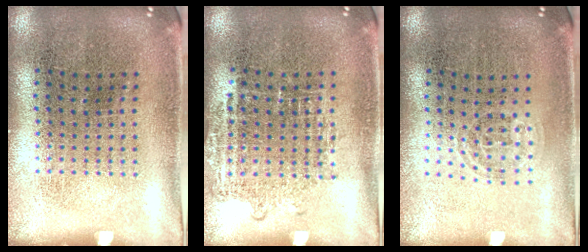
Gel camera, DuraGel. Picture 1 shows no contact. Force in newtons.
{"total": 1.0, "press": 0.9, "slide": 0.4}
{"total": 0.9, "press": 0.5, "slide": 0.7}